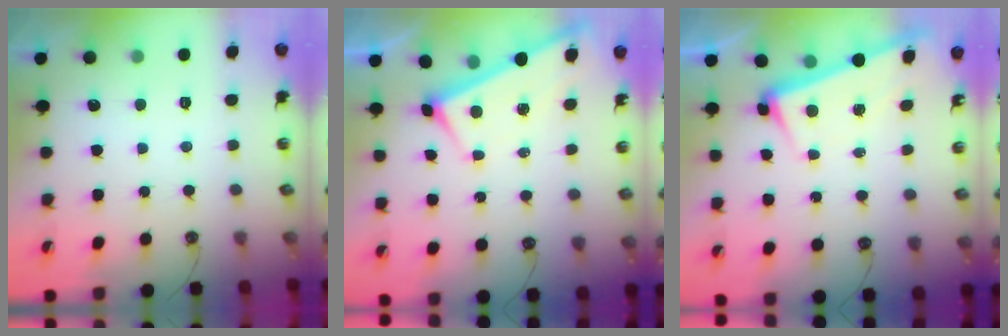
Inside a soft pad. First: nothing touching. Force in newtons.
{"total": 2.7, "press": 2.7, "slide": 0.4}
{"total": 3.3, "press": 3.1, "slide": 1.1}